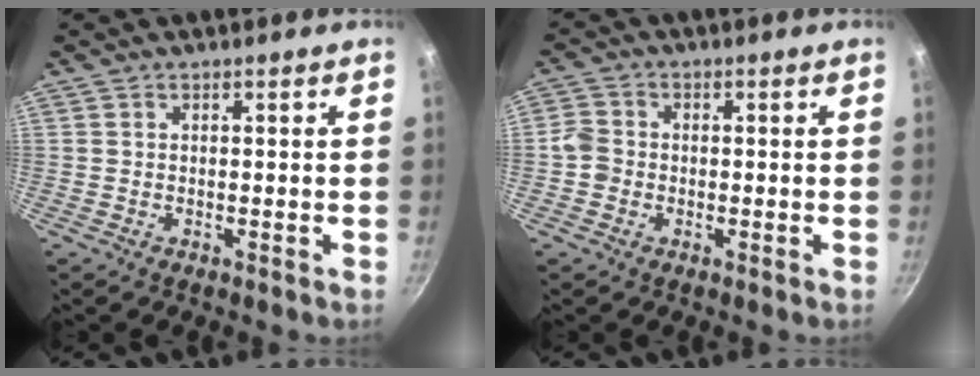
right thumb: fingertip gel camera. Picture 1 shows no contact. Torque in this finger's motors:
{"motor_torque": [-0.04, -0.02, -0.21, 0.39, 0.08]}